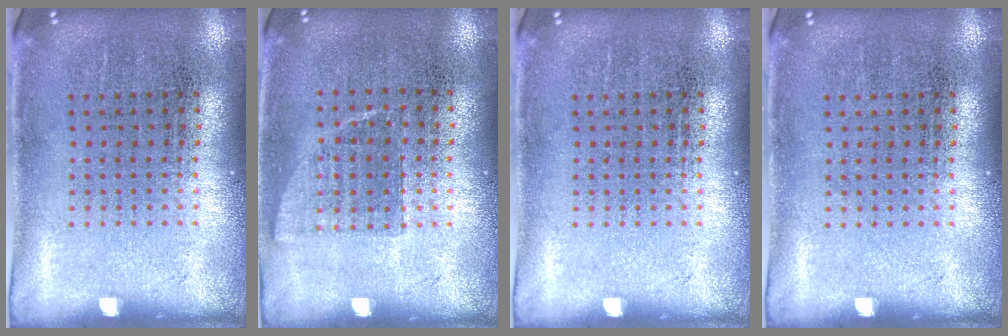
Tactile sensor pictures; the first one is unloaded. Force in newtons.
{"total": 0.8, "press": 0.7, "slide": 0.4}
{"total": 0.0}
{"total": 0.0}